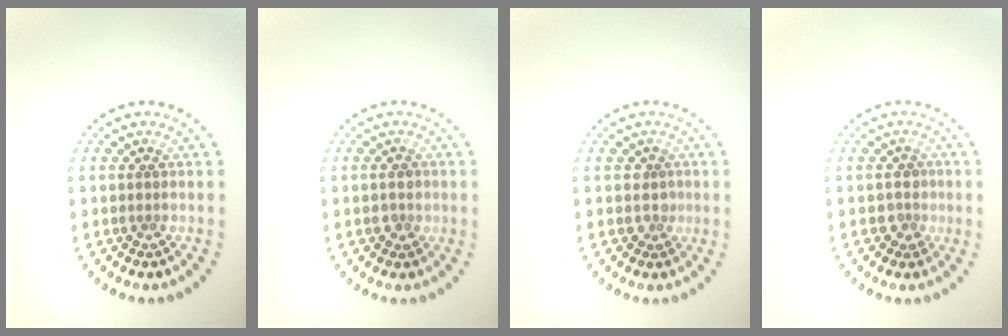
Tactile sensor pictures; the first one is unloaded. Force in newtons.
{"total": 1.4, "press": 1.4, "slide": 0.3}
{"total": 1.4, "press": 1.0, "slide": 0.9}
{"total": 1.4, "press": 1.3, "slide": 0.7}